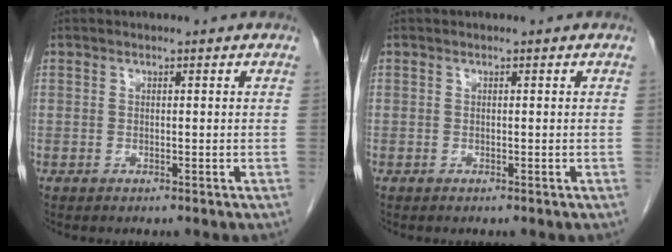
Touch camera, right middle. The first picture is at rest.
{"total": 0.0}